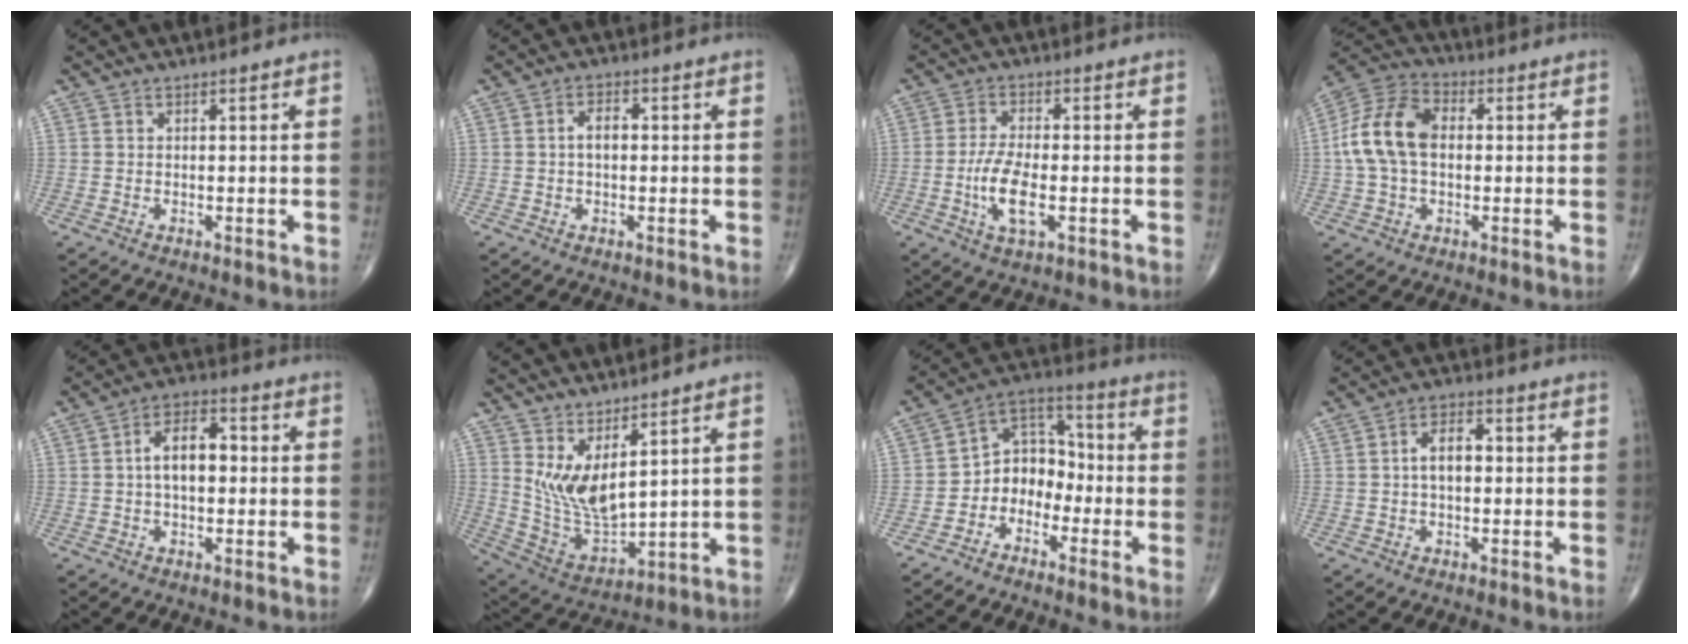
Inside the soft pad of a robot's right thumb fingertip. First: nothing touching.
{"total": 3.0, "force": [0.0, 1.8, 2.4], "torque": [-0.037, 0.012, -0.004]}
{"total": 7.7, "force": [-1.8, 2.9, 6.8], "torque": [-0.141, 0.002, -0.033]}
{"total": 13.1, "force": [0.6, 8.6, 9.9], "torque": [-0.196, 0.033, 0.003]}
{"total": 8.3, "force": [0.3, 4.8, 6.8], "torque": [-0.102, 0.025, -0.004]}
{"total": 10.1, "force": [4.6, 4.0, 8.1], "torque": [-0.150, -0.049, 0.109]}
{"total": 8.9, "force": [-3.2, 7.1, 4.4], "torque": [-0.035, 0.062, -0.077]}
{"total": 5.4, "force": [0.1, 3.2, 4.4], "torque": [-0.069, 0.019, -0.005]}